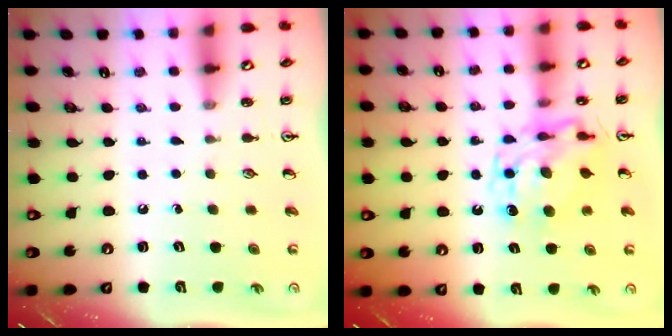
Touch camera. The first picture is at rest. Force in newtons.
{"total": 11.5, "press": 11.4, "slide": 1.2}